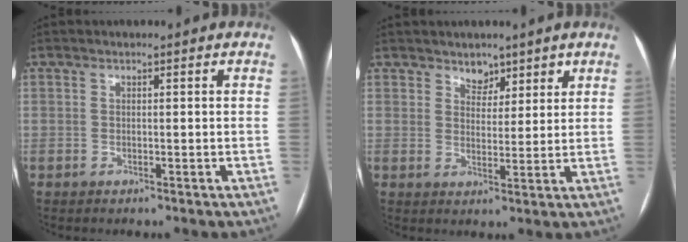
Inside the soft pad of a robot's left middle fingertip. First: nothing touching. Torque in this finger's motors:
{"motor_torque": [0.18, -0.15, 0.00, 0.02]}